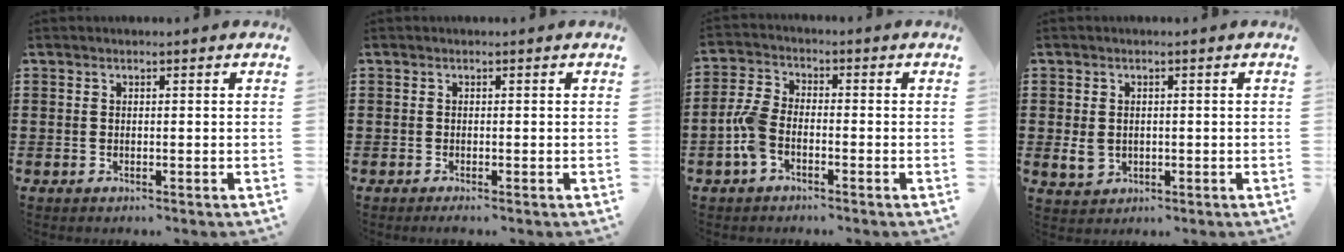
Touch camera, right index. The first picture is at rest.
{"total": 0.5, "force": [-0.3, 0.0, 0.4], "torque": [-0.007, -0.004, -0.005]}
{"total": 5.4, "force": [-2.2, 2.9, 4.0], "torque": [-0.105, 0.001, -0.049]}
{"total": 2.7, "force": [-0.4, 2.2, 1.4], "torque": [-0.039, 0.001, -0.009]}